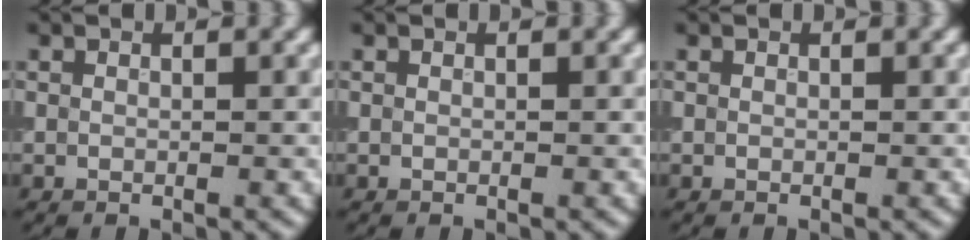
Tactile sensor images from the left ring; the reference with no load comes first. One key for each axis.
{"total": 0.0}
{"total": 0.0}